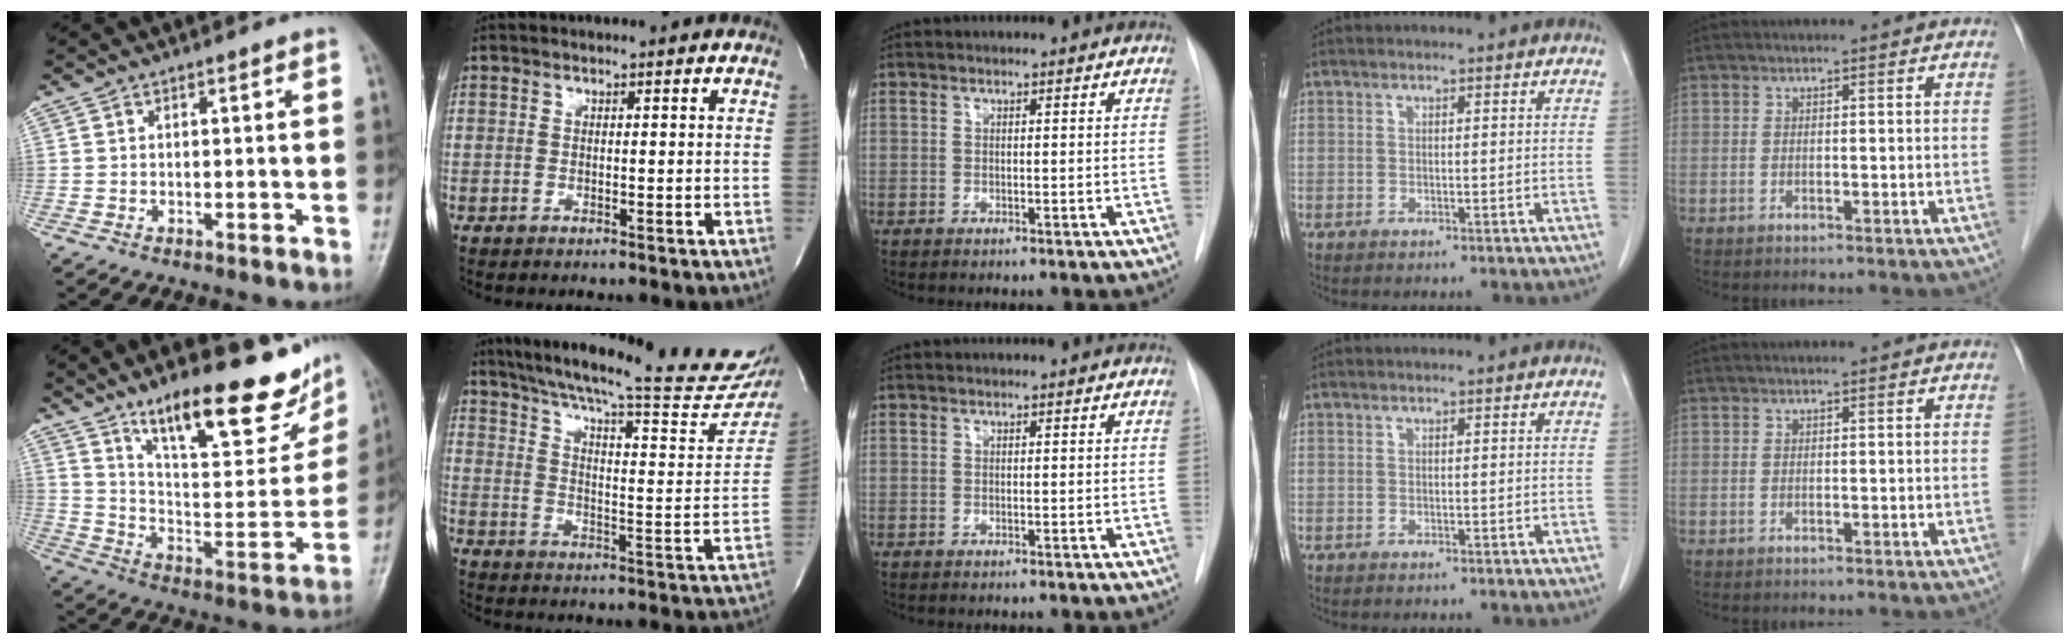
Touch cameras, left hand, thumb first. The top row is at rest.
{"thumb": {"total": 24.9, "force": [16.6, 7.5, 17.0], "torque": [-0.202, -0.073, 0.264]}, "index": {"total": 28.9, "force": [24.4, 2.7, 15.2], "torque": [-0.241, -0.058, 0.313]}}